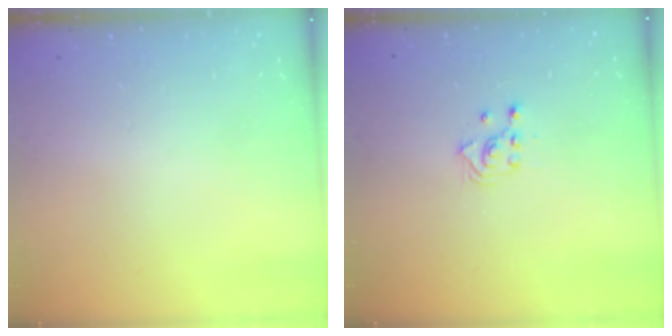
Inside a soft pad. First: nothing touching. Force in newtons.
{"total": 2.5, "press": 2.3, "slide": 1.0}